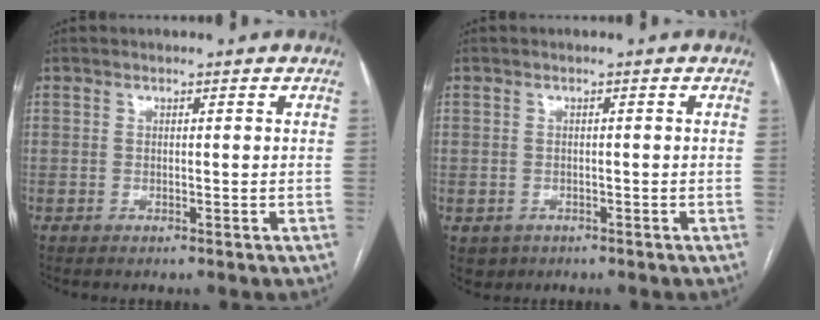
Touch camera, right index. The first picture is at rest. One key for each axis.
{"total": 2.6, "fx": -1.1, "fy": 2.3, "fz": 0.4, "tx": -0.003, "ty": 0.003, "tz": -0.011}